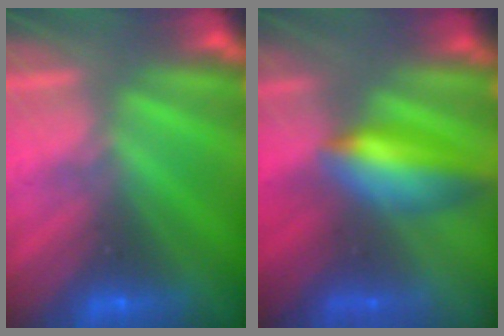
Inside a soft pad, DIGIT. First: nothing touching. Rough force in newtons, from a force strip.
{"total": 7.5}